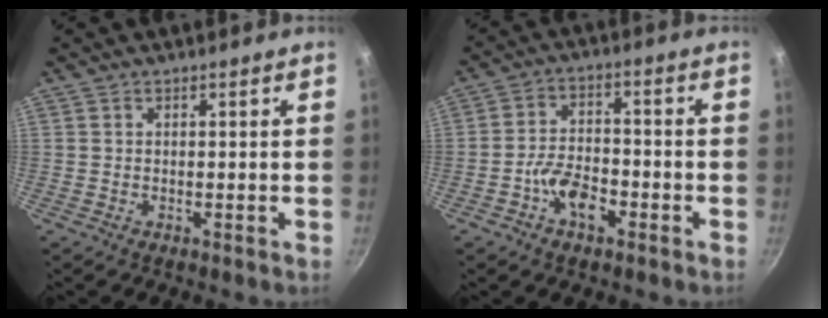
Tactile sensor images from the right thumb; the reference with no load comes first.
{"total": 7.6, "force": [-3.5, 4.1, 5.3], "torque": [-0.081, 0.035, -0.065]}